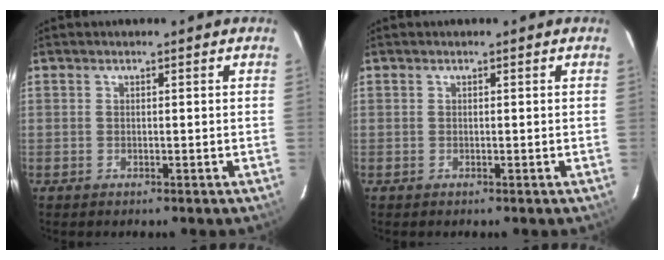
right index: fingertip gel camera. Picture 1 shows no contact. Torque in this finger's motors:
{"motor_torque": [0.00, 0.00, 0.00, 0.00]}